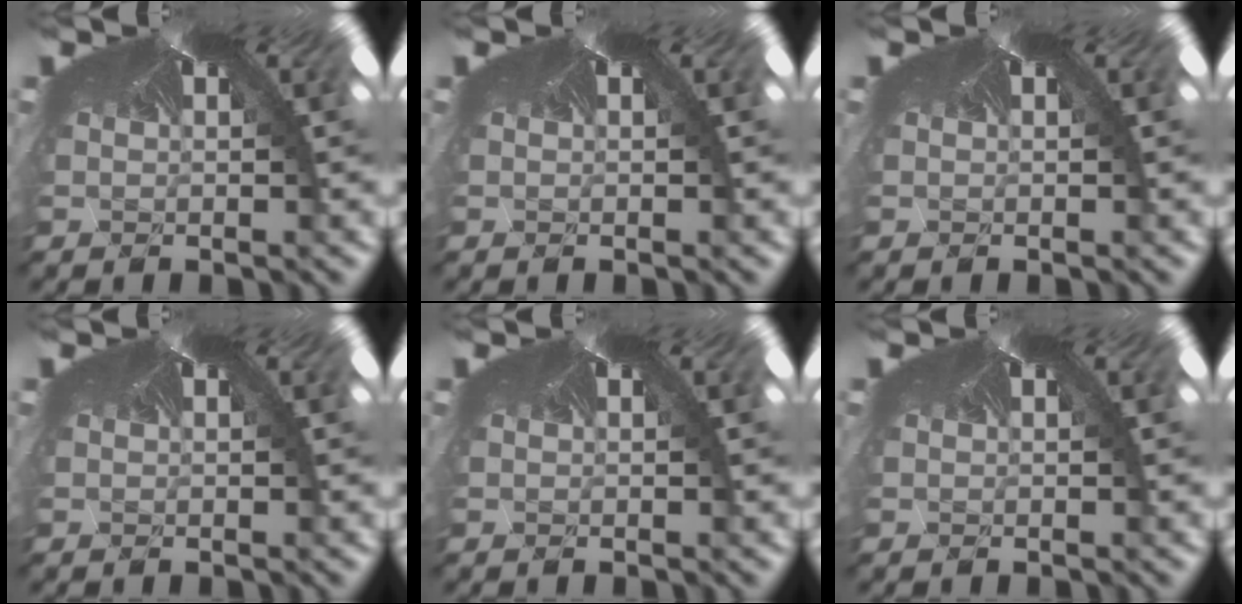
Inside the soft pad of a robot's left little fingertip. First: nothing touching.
{"total": 0.0}
{"total": 0.0}
{"total": 0.0}
{"total": 0.0}
{"total": 0.0}